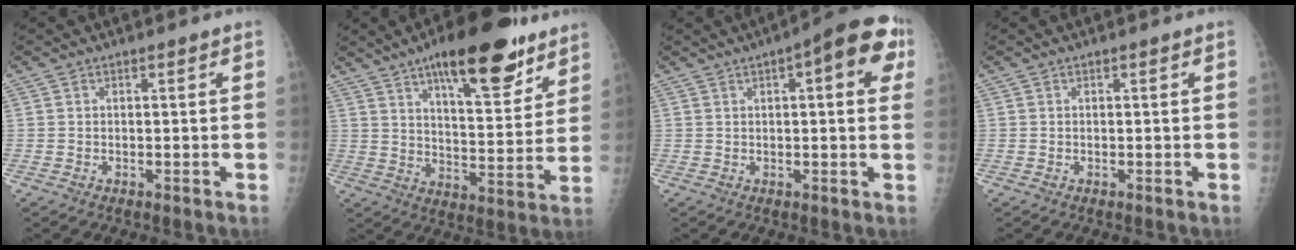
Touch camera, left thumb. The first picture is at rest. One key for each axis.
{"total": 20.0, "fx": 12.4, "fy": 6.8, "fz": 14.1, "tx": -0.172, "ty": -0.055, "tz": 0.191}
{"total": 11.7, "fx": 4.1, "fy": 3.9, "fz": 10.3, "tx": -0.104, "ty": 0.012, "tz": 0.040}
{"total": 0.0}